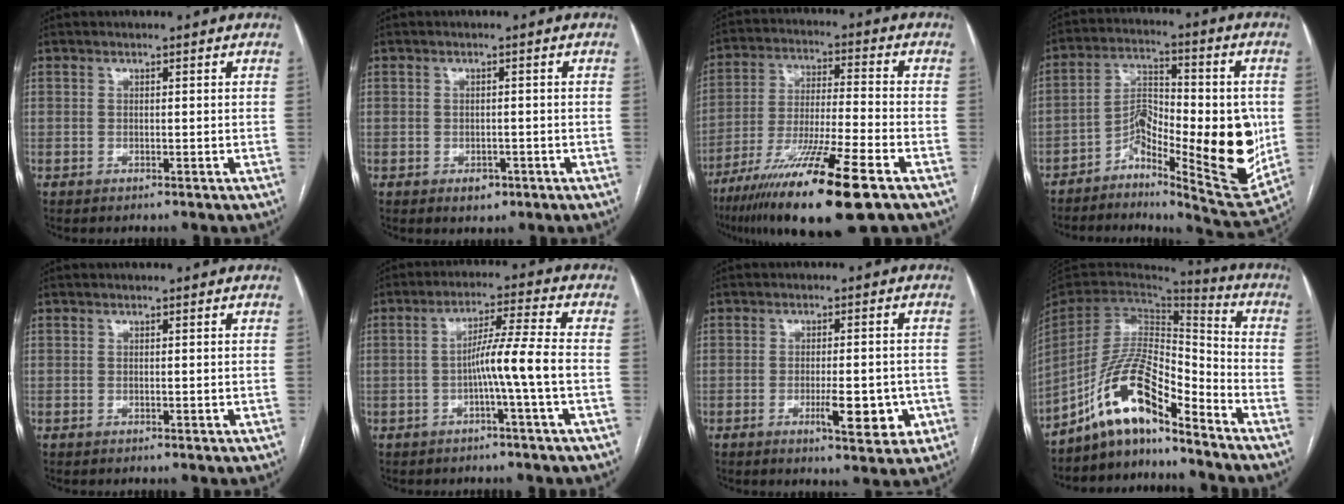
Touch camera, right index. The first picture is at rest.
{"total": 2.2, "force": [-1.2, 1.6, 1.1], "torque": [-0.009, 0.003, -0.008]}
{"total": 18.1, "force": [-10.9, 0.6, 14.4], "torque": [-0.253, -0.047, -0.191]}
{"total": 15.7, "force": [-3.8, 4.7, 14.5], "torque": [-0.220, 0.009, -0.060]}
{"total": 0.0}
{"total": 7.1, "force": [-1.8, -1.4, 6.7], "torque": [-0.113, 0.015, -0.032]}
{"total": 7.0, "force": [-2.4, 1.9, 6.3], "torque": [-0.084, -0.003, -0.027]}
{"total": 13.1, "force": [-9.7, 3.0, 8.2], "torque": [-0.163, 0.029, -0.177]}